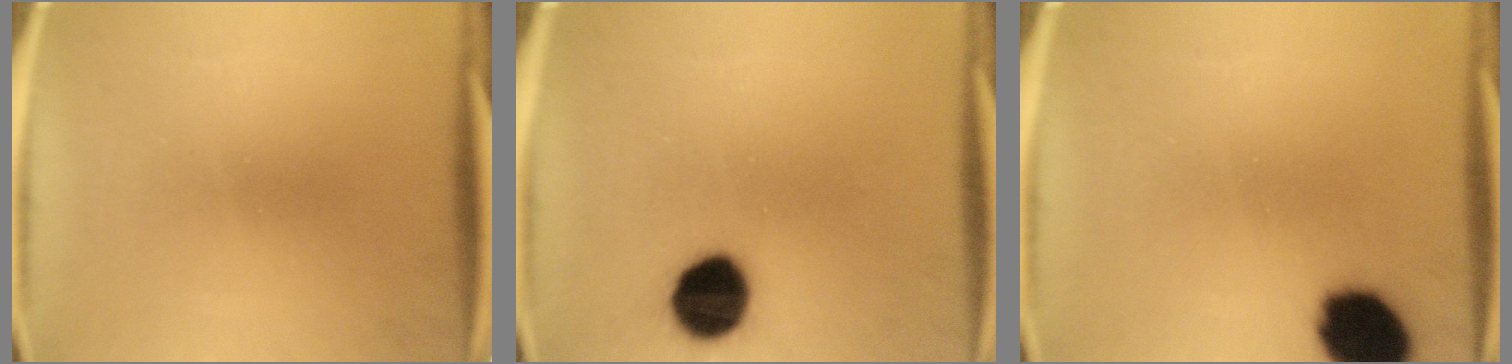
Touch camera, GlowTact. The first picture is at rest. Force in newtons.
{"total": 11.5}
{"total": 14.1}